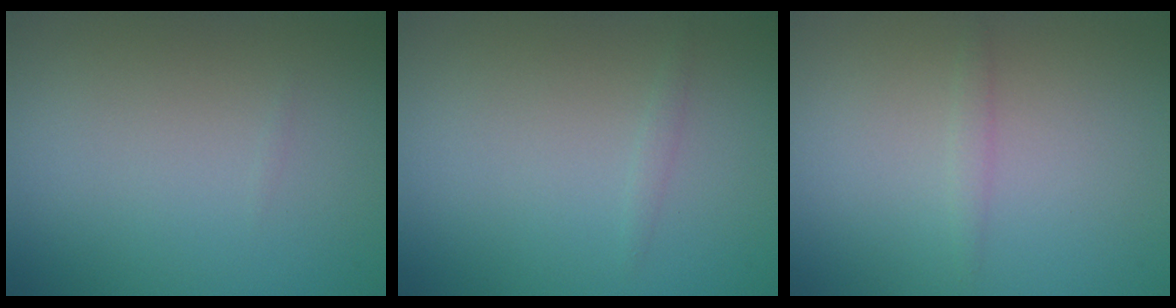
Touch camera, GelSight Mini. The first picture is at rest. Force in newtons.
{"total": 0.6, "press": 0.5, "slide": 0.0}
{"total": 0.8, "press": 0.8, "slide": 0.0}